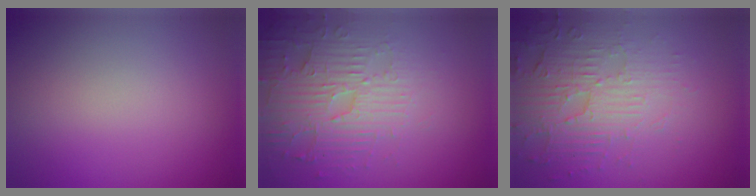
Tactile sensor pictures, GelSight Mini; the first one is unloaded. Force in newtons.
{"total": 5.0, "press": 3.9, "slide": 3.2}
{"total": 5.9, "press": 3.8, "slide": 4.5}